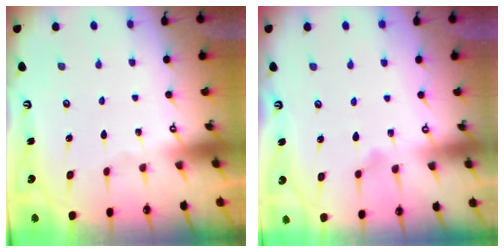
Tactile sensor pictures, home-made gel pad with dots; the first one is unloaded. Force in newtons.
{"total": 8.5, "press": 8.4, "slide": 0.5}